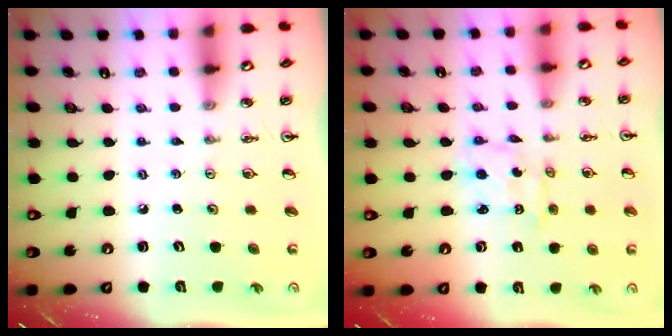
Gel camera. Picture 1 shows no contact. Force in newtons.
{"total": 1.7, "press": 1.7, "slide": 0.0}